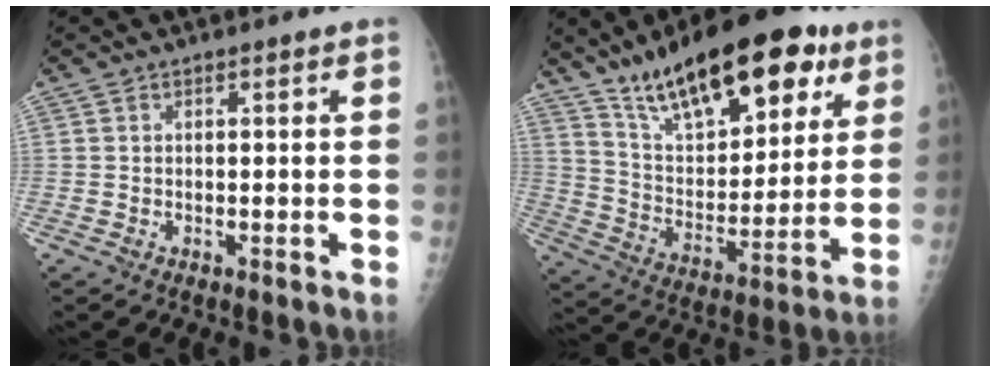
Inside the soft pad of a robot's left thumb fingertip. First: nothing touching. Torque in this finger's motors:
{"motor_torque": [0.38, 0.40, 1.61, -1.17, 0.28]}